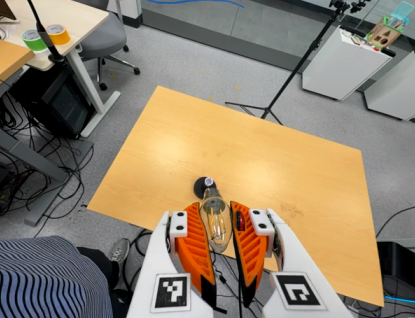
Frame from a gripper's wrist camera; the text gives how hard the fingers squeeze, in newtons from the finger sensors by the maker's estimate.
{"total": 19.2, "left": 23.9, "right": 14.4}